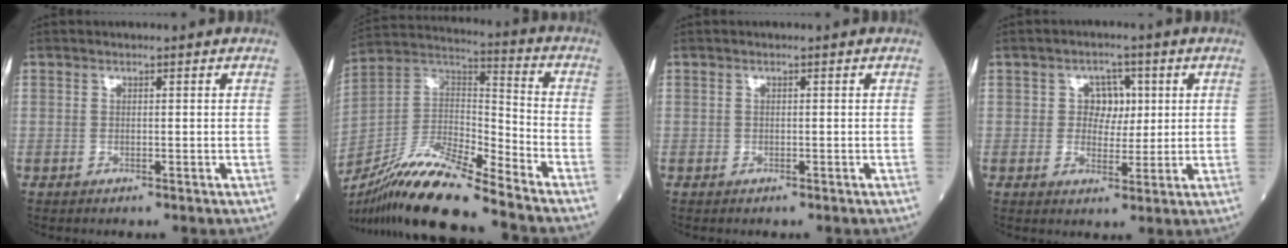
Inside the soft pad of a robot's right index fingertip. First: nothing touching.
{"total": 17.4, "force": [-14.2, 0.9, 9.9], "torque": [-0.197, 0.002, -0.263]}
{"total": 0.0}
{"total": 4.3, "force": [0.8, 3.5, 2.4], "torque": [-0.022, 0.010, 0.012]}